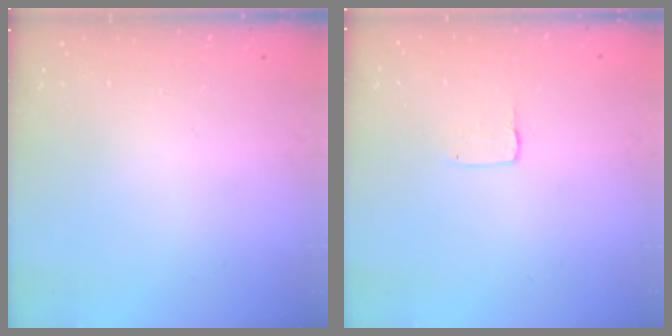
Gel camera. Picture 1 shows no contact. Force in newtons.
{"total": 2.0, "press": 2.0, "slide": 0.2}